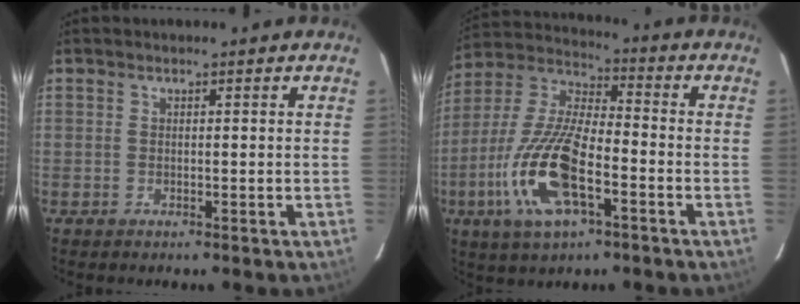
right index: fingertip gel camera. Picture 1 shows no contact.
{"total": 18.1, "force": [-6.8, 6.5, 15.4], "torque": [-0.330, -0.015, -0.136]}